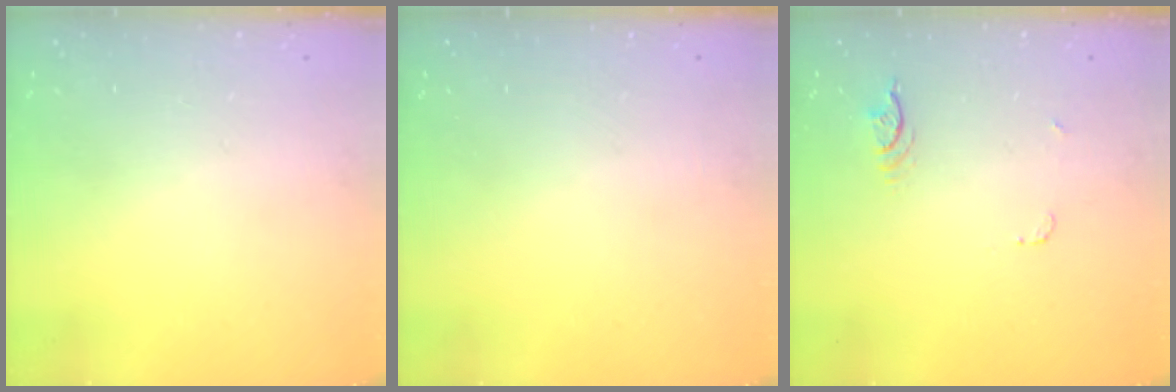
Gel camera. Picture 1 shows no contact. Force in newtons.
{"total": 0.0}
{"total": 3.9, "press": 3.5, "slide": 1.7}